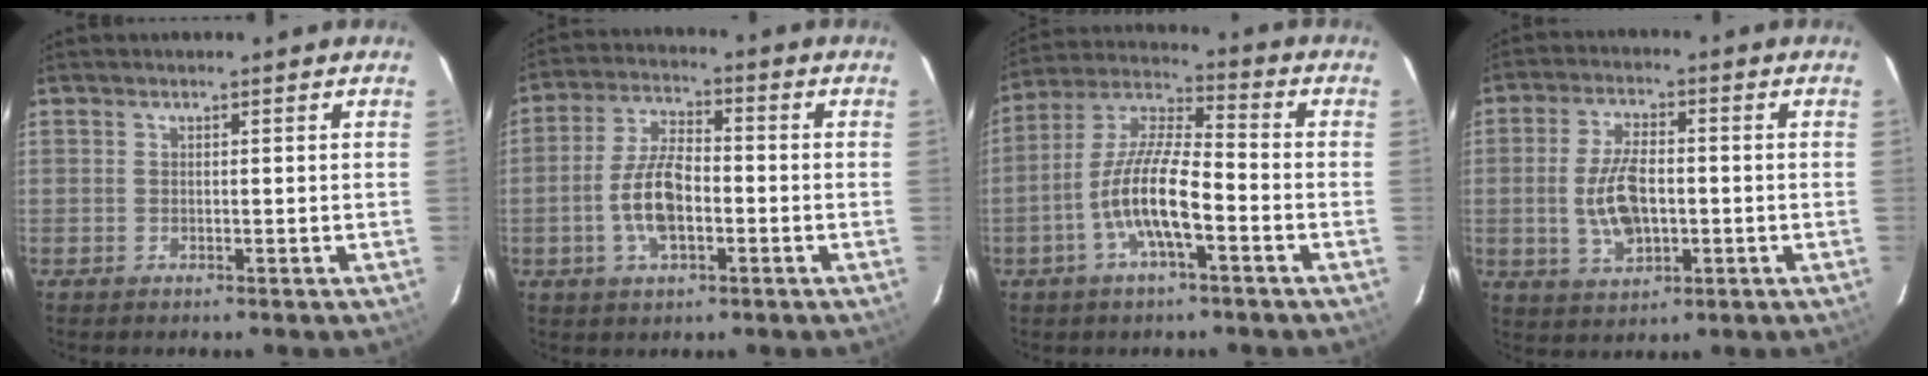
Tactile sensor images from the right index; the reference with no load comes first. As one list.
[{"total": 9.3, "force": [-2.5, 4.1, 8.0], "torque": [-0.164, 0.008, -0.045]}, {"total": 11.8, "force": [-4.6, 2.9, 10.5], "torque": [-0.214, 0.000, -0.090]}, {"total": 9.6, "force": [-1.1, 5.0, 8.2], "torque": [-0.164, 0.000, -0.015]}]